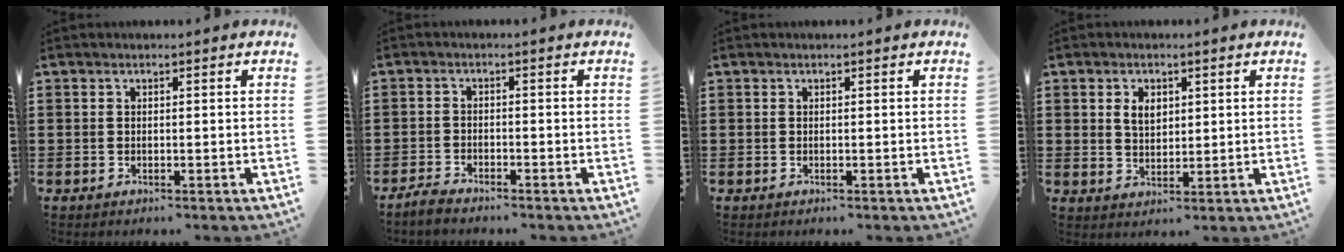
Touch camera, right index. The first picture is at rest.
{"total": 1.9, "force": [-1.9, 0.2, 0.1], "torque": [-0.008, 0.003, -0.039]}
{"total": 0.0}
{"total": 3.3, "force": [1.2, 2.2, 2.2], "torque": [-0.052, 0.009, 0.021]}